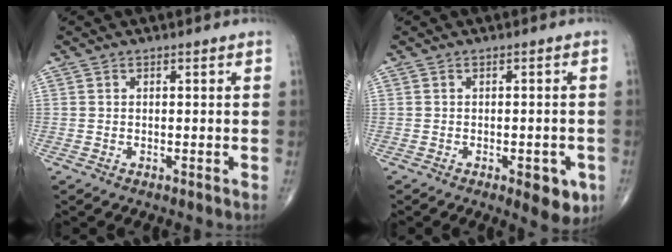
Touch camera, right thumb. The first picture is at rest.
{"total": 5.9, "force": [-2.4, 2.5, 4.7], "torque": [-0.042, 0.002, -0.024]}